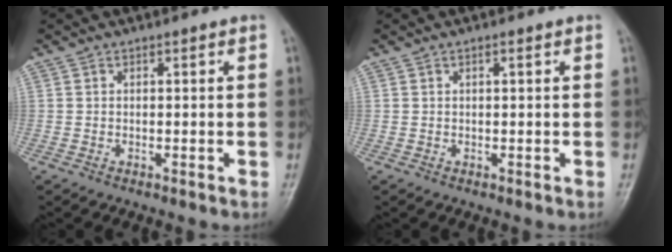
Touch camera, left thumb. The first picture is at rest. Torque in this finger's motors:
{"motor_torque": [-0.31, -0.27, -0.24, 0.34, -0.01]}